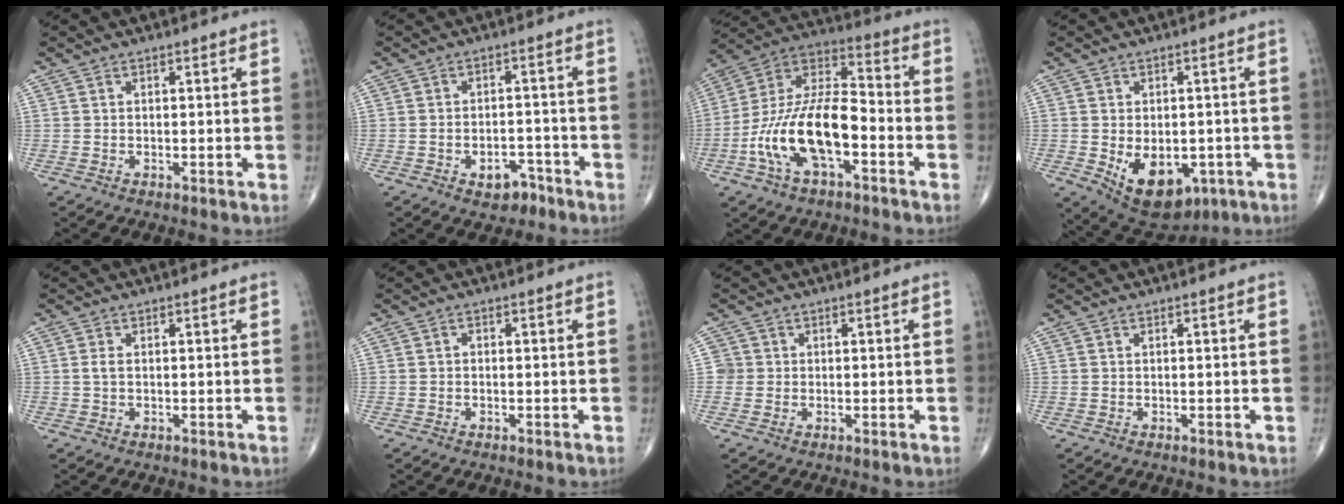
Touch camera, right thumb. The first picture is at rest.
{"total": 5.1, "force": [-3.0, 3.3, 2.6], "torque": [-0.017, 0.028, -0.040]}
{"total": 18.5, "force": [-5.9, 8.6, 15.3], "torque": [-0.292, 0.054, -0.111]}
{"total": 12.5, "force": [-3.8, 8.0, 8.8], "torque": [-0.110, -0.002, -0.036]}
{"total": 1.3, "force": [0.1, 0.7, 1.0], "torque": [-0.024, 0.002, 0.001]}
{"total": 0.5, "force": [-0.2, 0.4, 0.3], "torque": [0.000, 0.001, -0.009]}
{"total": 1.9, "force": [-0.1, 1.9, -0.1], "torque": [0.016, 0.007, -0.004]}
{"total": 0.0}